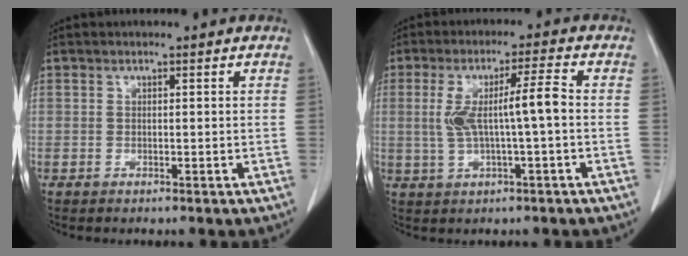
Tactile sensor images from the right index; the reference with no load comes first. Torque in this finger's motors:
{"motor_torque": [0.35, -0.04, 0.23, 0.07]}